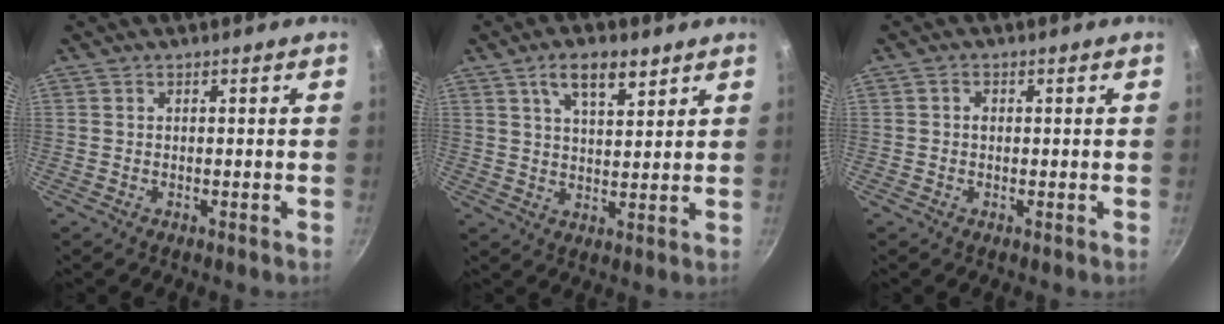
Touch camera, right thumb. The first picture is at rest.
{"total": 7.8, "force": [4.6, 3.3, 5.4], "torque": [-0.082, -0.021, 0.078]}
{"total": 1.2, "force": [0.0, 1.0, 0.6], "torque": [-0.009, 0.001, -0.002]}